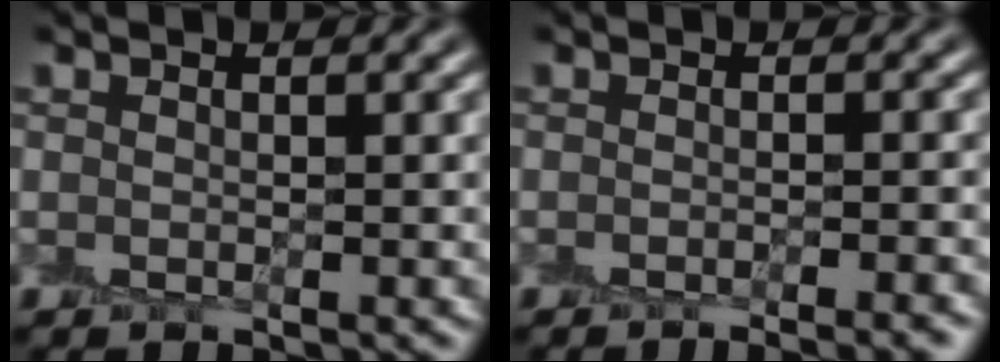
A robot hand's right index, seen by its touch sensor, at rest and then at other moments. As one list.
[{"total": 3.6, "force": [-2.4, 0.9, 2.6], "torque": [-0.013, 0.007, -0.029]}]